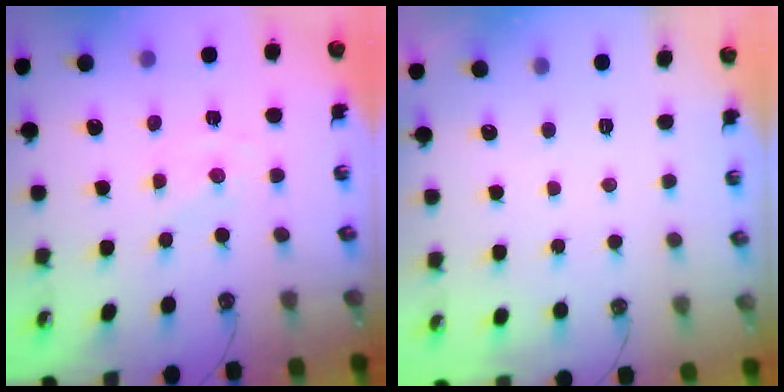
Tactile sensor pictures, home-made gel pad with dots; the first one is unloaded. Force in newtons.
{"total": 0.0}